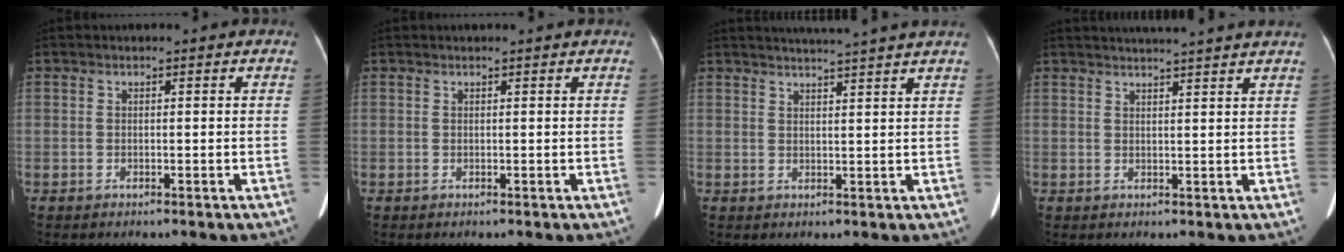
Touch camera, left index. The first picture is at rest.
{"total": 1.9, "force": [1.8, -0.3, 0.6], "torque": [-0.010, 0.011, 0.021]}
{"total": 9.3, "force": [8.4, -1.5, 3.7], "torque": [-0.050, 0.008, 0.098]}
{"total": 10.7, "force": [9.8, -1.0, 4.2], "torque": [-0.061, 0.011, 0.114]}